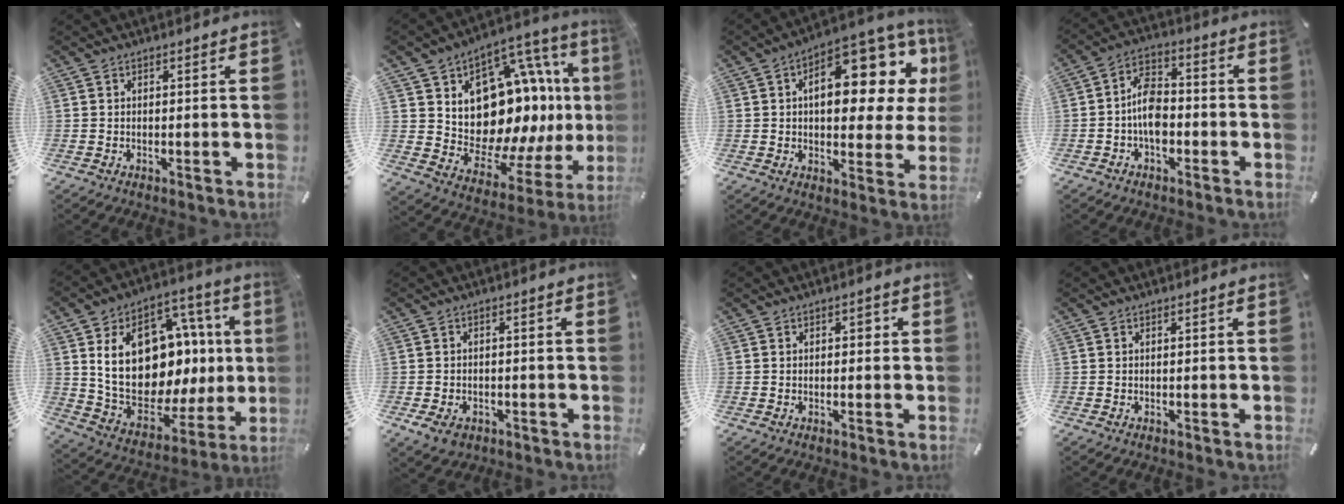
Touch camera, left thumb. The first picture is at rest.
{"total": 20.1, "force": [3.8, 15.1, 12.7], "torque": [-0.180, -0.059, 0.099]}
{"total": 18.2, "force": [6.8, 9.3, 14.1], "torque": [-0.186, -0.058, 0.107]}
{"total": 8.0, "force": [-2.3, 5.1, 5.8], "torque": [-0.107, 0.021, -0.039]}
{"total": 24.3, "force": [4.3, 17.4, 16.4], "torque": [-0.269, -0.034, 0.101]}
{"total": 3.7, "force": [-2.0, 2.8, 1.5], "torque": [-0.037, 0.006, -0.038]}
{"total": 1.4, "force": [0.0, 1.0, 1.0], "torque": [-0.013, 0.005, -0.005]}
{"total": 0.0}